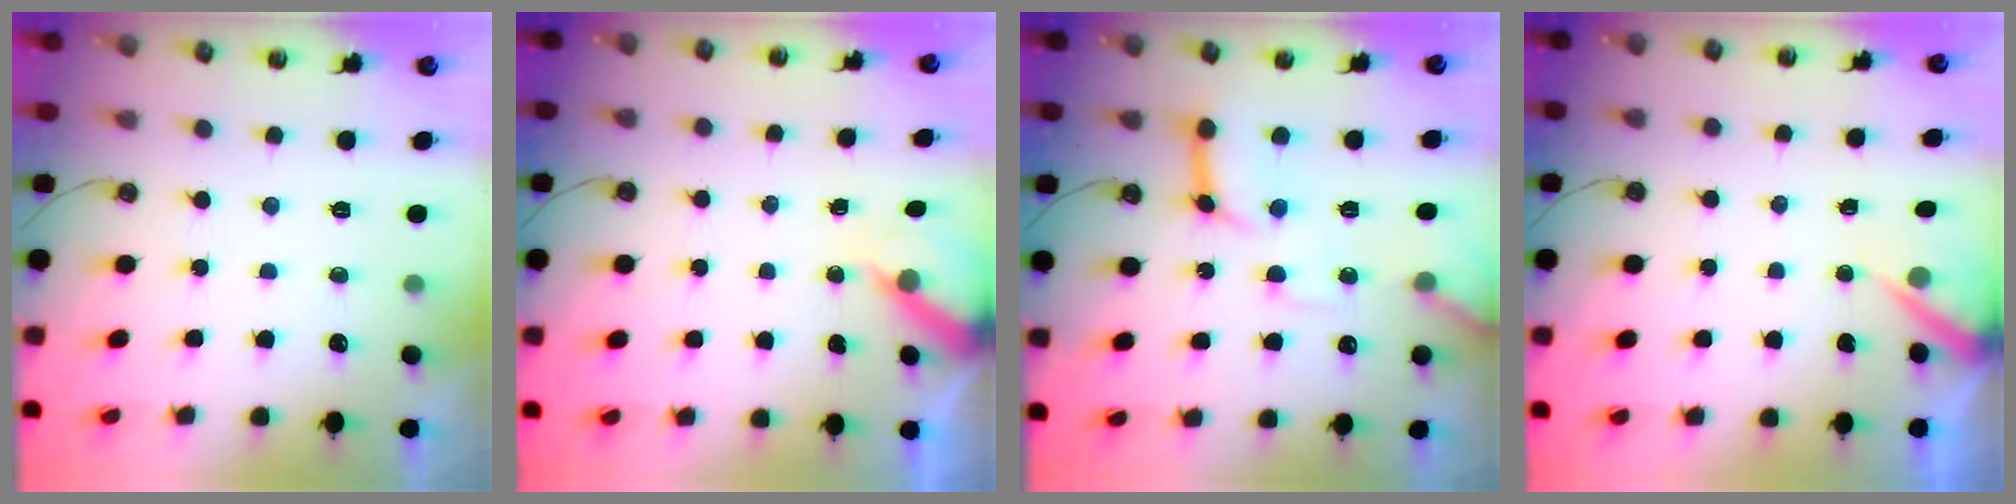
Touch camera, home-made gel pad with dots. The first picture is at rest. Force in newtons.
{"total": 6.6, "press": 6.6, "slide": 0.4}
{"total": 12.3, "press": 12.3, "slide": 1.0}
{"total": 4.1, "press": 4.1, "slide": 0.4}